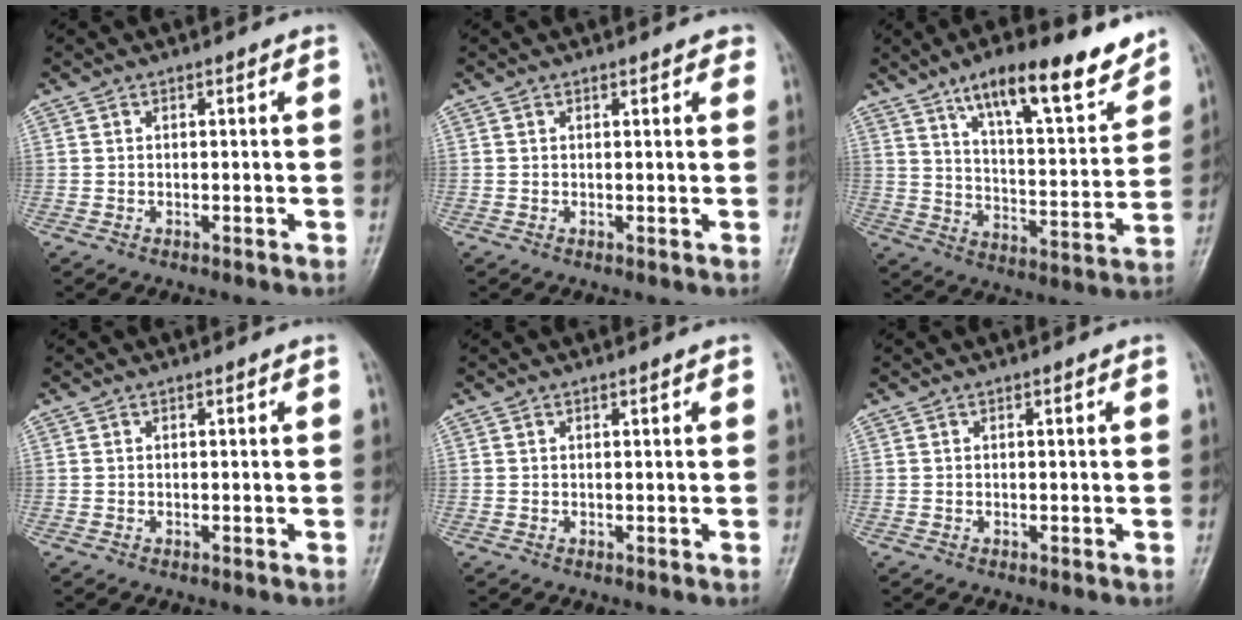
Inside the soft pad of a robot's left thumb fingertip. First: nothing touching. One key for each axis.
{"total": 1.9, "fx": 1.4, "fy": 0.8, "fz": 1.0, "tx": -0.001, "ty": -0.001, "tz": 0.012}
{"total": 17.9, "fx": 12.2, "fy": 5.2, "fz": 12.0, "tx": -0.146, "ty": -0.063, "tz": 0.196}
{"total": 0.0}
{"total": 0.5, "fx": 0.4, "fy": 0.1, "fz": 0.4, "tx": -0.005, "ty": -0.001, "tz": 0.005}
{"total": 0.0}